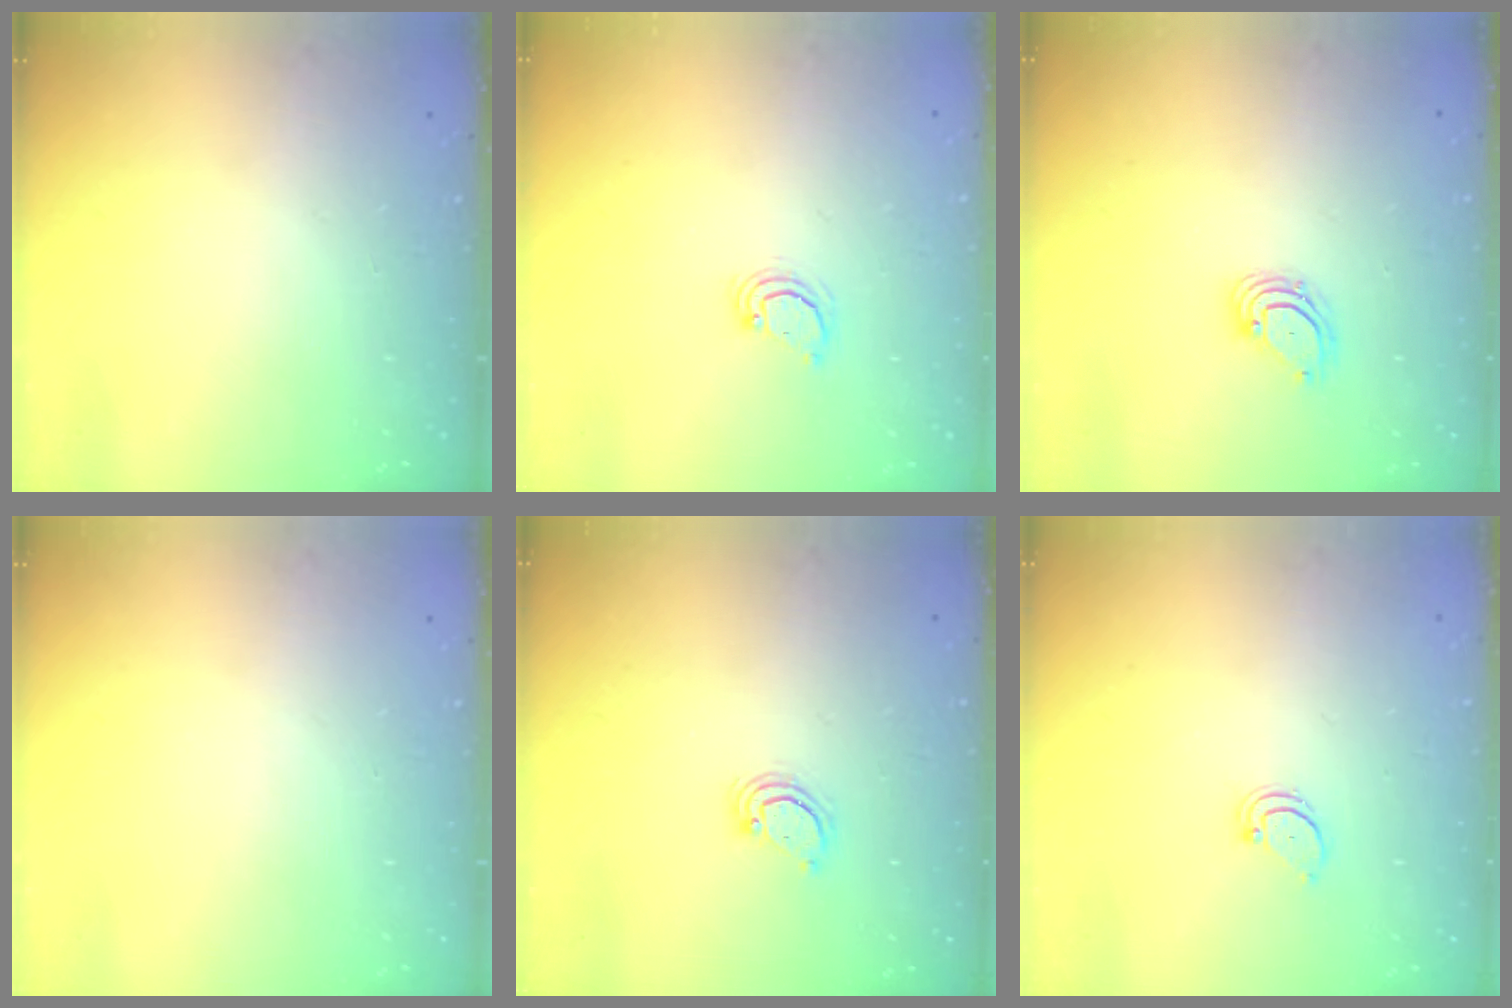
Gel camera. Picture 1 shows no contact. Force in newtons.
{"total": 3.0, "press": 3.0, "slide": 0.2}
{"total": 3.2, "press": 3.2, "slide": 0.3}
{"total": 0.0}
{"total": 2.6, "press": 2.6, "slide": 0.3}
{"total": 1.9, "press": 1.9, "slide": 0.2}